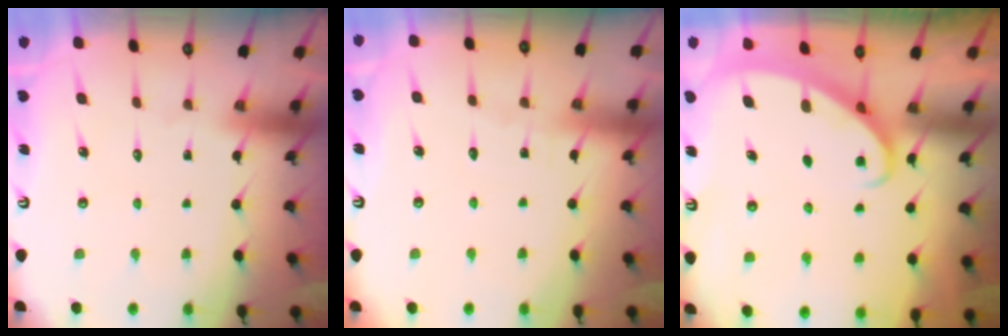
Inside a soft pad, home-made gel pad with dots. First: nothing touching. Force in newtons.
{"total": 2.9, "press": 2.9, "slide": 0.4}
{"total": 2.3, "press": 2.3, "slide": 0.2}